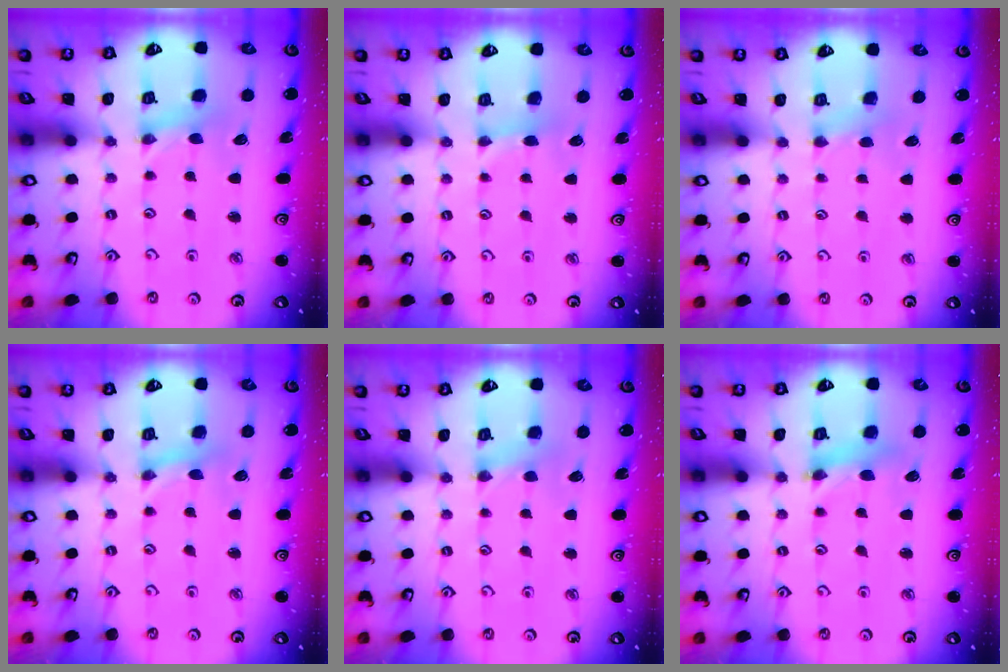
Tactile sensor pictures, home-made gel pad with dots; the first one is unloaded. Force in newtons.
{"total": 2.6, "press": 2.6, "slide": 0.3}
{"total": 2.9, "press": 2.9, "slide": 0.3}
{"total": 0.0}
{"total": 2.5, "press": 2.4, "slide": 0.4}
{"total": 4.9, "press": 4.9, "slide": 0.5}